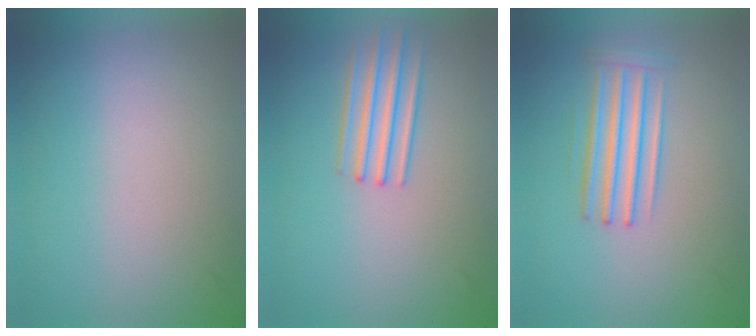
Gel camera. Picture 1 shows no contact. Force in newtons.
{"total": 2.1}
{"total": 2.8}